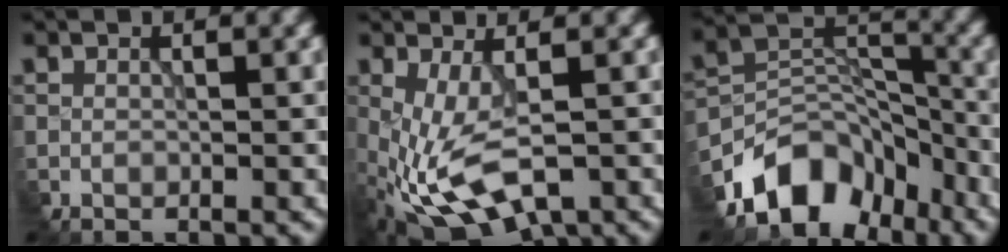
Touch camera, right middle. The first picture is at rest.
{"total": 7.9, "force": [-2.6, 3.6, 6.5], "torque": [-0.161, -0.011, -0.038]}
{"total": 7.4, "force": [-5.7, 4.3, 1.9], "torque": [-0.021, 0.002, -0.105]}